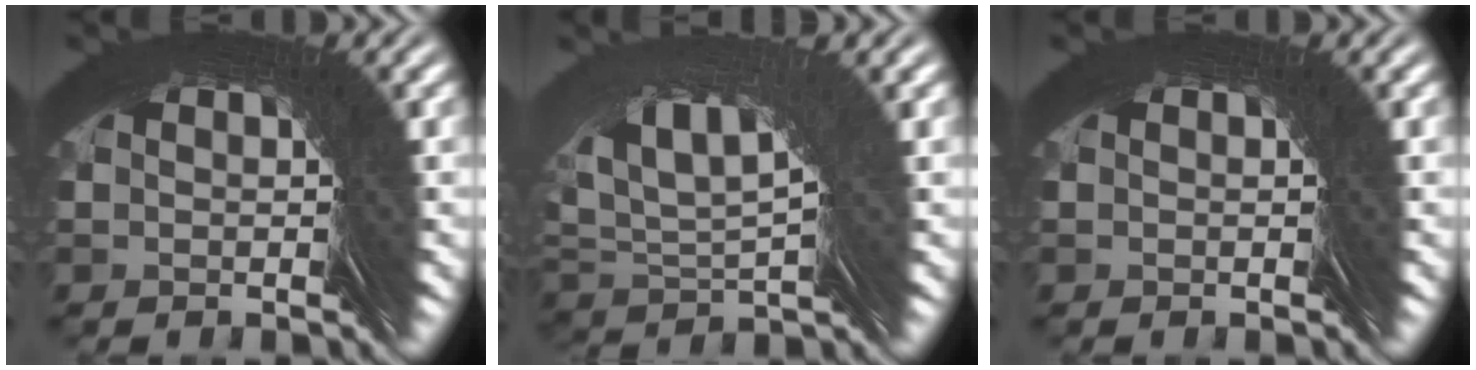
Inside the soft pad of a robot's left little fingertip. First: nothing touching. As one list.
[{"total": 3.6, "force": [2.8, -1.9, 1.3], "torque": [-0.028, 0.021, 0.047]}, {"total": 0.0}]